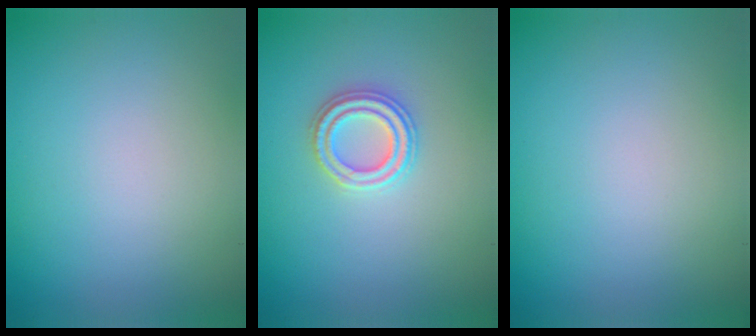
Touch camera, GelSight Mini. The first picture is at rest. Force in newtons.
{"total": 2.6, "press": 2.6, "slide": 0.4}
{"total": 0.0}